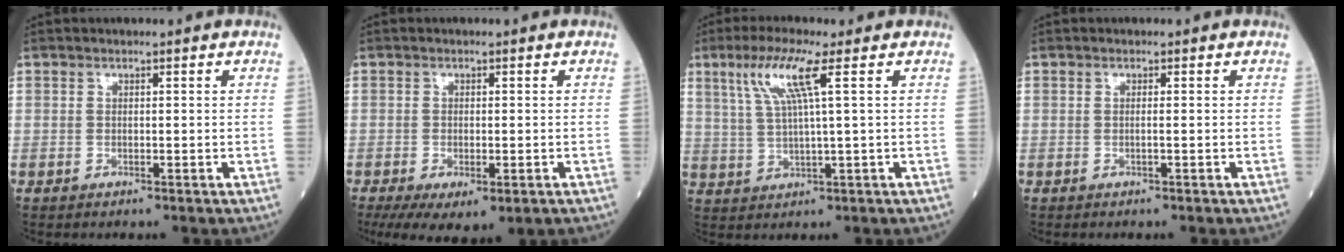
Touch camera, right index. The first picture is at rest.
{"total": 8.6, "force": [-4.6, 3.6, 6.3], "torque": [-0.110, -0.022, -0.068]}
{"total": 7.4, "force": [3.3, -0.3, 6.7], "torque": [-0.140, 0.009, 0.069]}
{"total": 0.6, "force": [-0.1, -0.1, 0.6], "torque": [-0.012, -0.001, -0.002]}